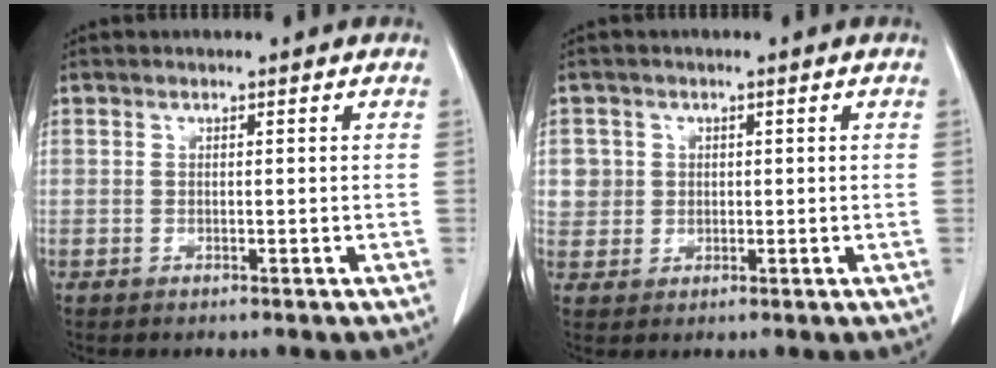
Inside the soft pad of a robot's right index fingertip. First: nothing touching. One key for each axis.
{"total": 3.3, "fx": 0.9, "fy": 3.2, "fz": 0.0, "tx": 0.019, "ty": 0.002, "tz": 0.015}